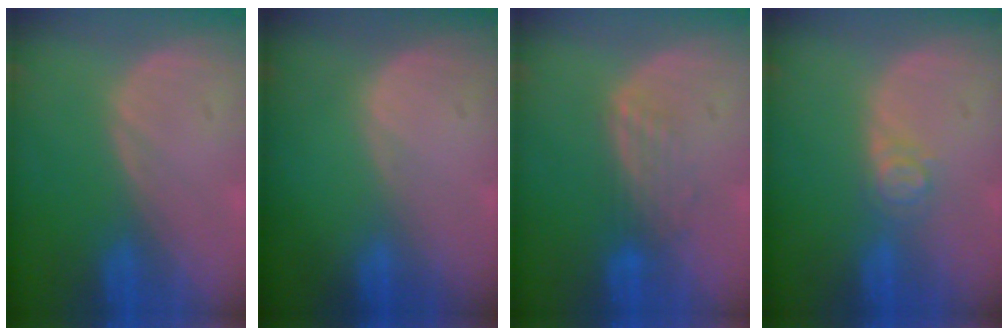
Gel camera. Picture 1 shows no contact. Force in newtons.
{"total": 0.0}
{"total": 3.7, "press": 3.0, "slide": 2.2}
{"total": 2.6, "press": 2.6, "slide": 0.3}